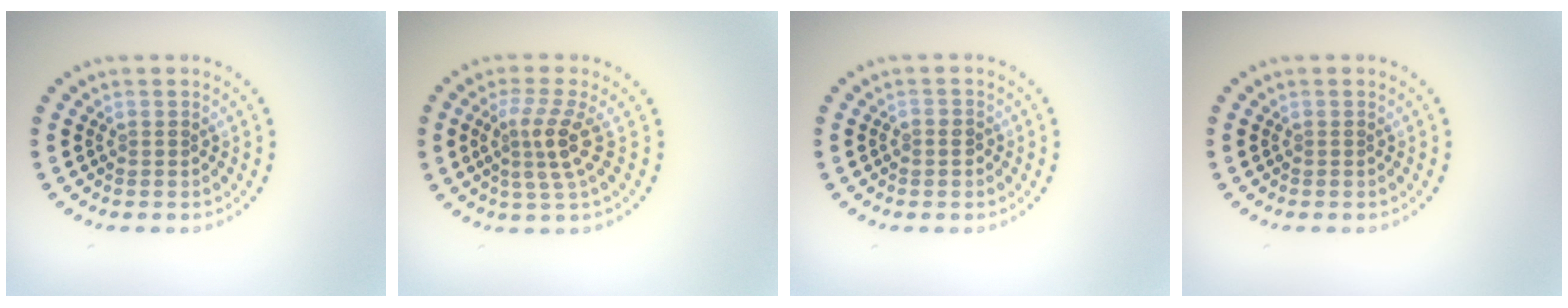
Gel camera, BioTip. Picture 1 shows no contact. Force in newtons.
{"total": 3.0, "press": 2.3, "slide": 2.0}
{"total": 0.6, "press": 0.6, "slide": 0.2}
{"total": 0.0}